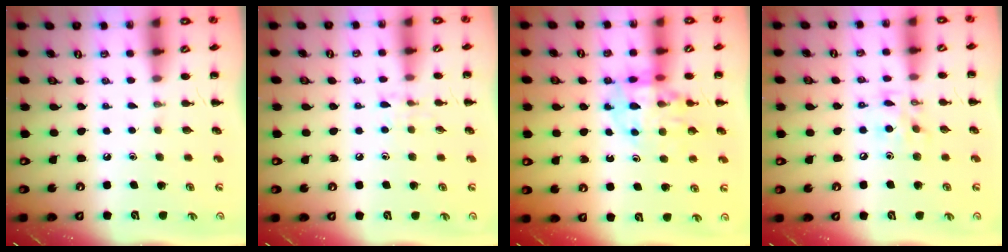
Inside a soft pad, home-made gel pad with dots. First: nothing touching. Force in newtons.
{"total": 5.5, "press": 5.2, "slide": 1.5}
{"total": 11.9, "press": 11.6, "slide": 2.8}
{"total": 9.8, "press": 9.7, "slide": 1.3}